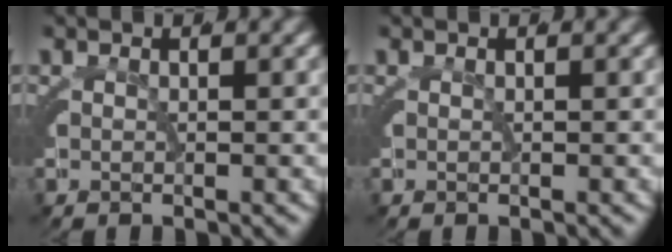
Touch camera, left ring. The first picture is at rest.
{"total": 0.0}